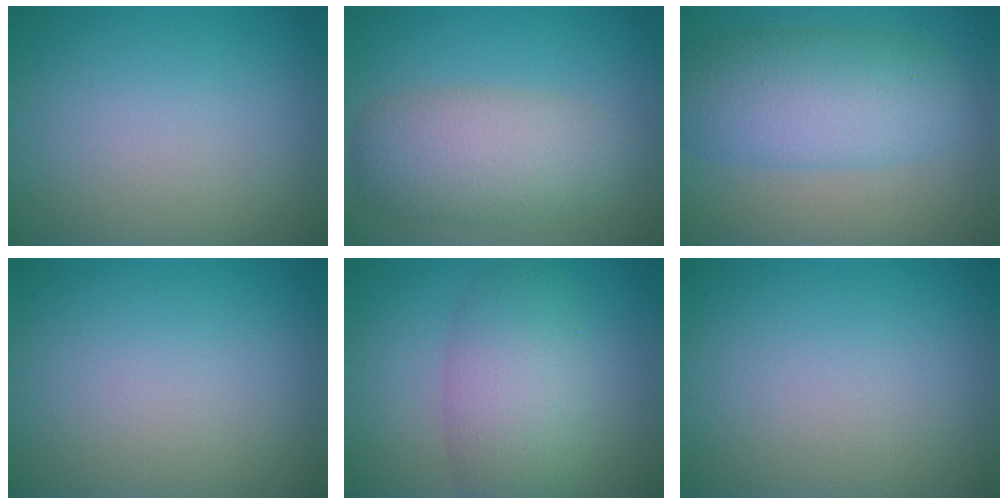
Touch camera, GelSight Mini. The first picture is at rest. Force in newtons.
{"total": 5.5, "press": 5.5, "slide": 0.5}
{"total": 6.9, "press": 6.8, "slide": 0.3}
{"total": 0.0}
{"total": 5.9, "press": 5.9, "slide": 0.3}
{"total": 0.0}